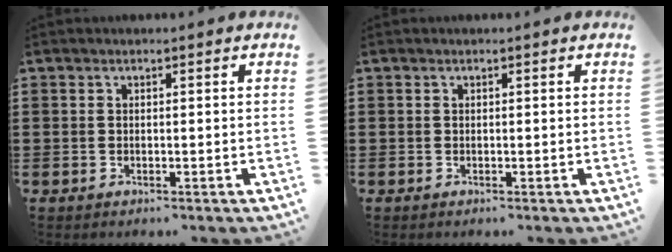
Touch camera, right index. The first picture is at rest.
{"total": 0.0}